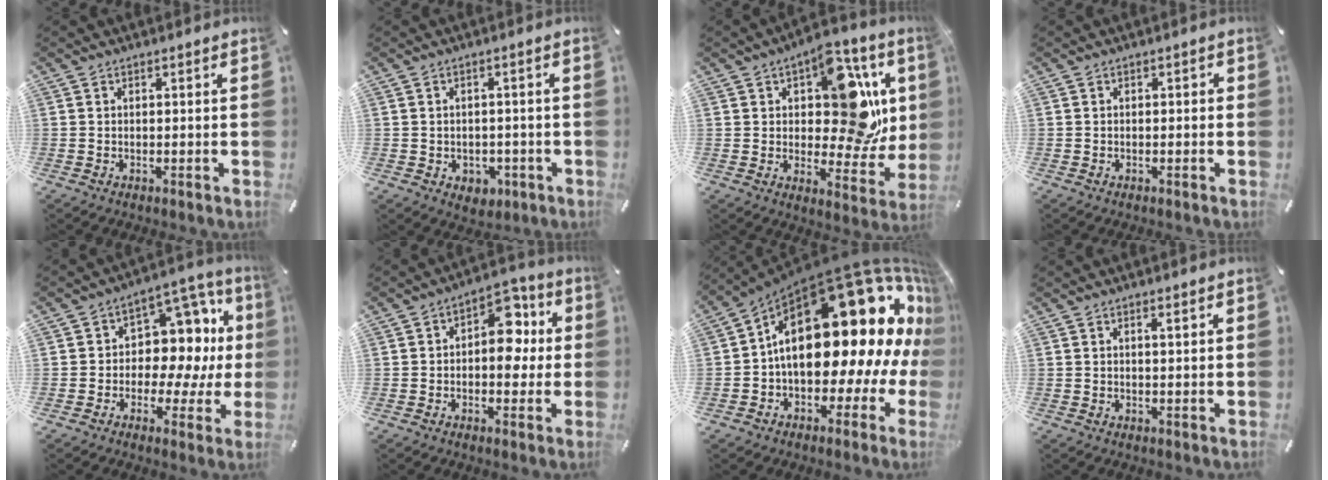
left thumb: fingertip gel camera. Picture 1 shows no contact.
{"total": 3.7, "force": [-1.0, 3.2, 1.5], "torque": [-0.009, 0.000, -0.020]}
{"total": 18.9, "force": [5.3, 10.6, 14.7], "torque": [-0.184, -0.026, 0.090]}
{"total": 0.7, "force": [-0.5, 0.4, 0.4], "torque": [-0.008, 0.002, -0.010]}
{"total": 12.6, "force": [2.4, 9.7, 7.6], "torque": [-0.083, -0.039, 0.048]}
{"total": 11.0, "force": [1.1, 7.3, 8.2], "torque": [-0.092, -0.005, 0.014]}
{"total": 32.4, "force": [7.3, 16.2, 27.1], "torque": [-0.413, -0.085, 0.145]}
{"total": 1.6, "force": [0.7, 0.3, 1.4], "torque": [-0.020, -0.002, 0.009]}